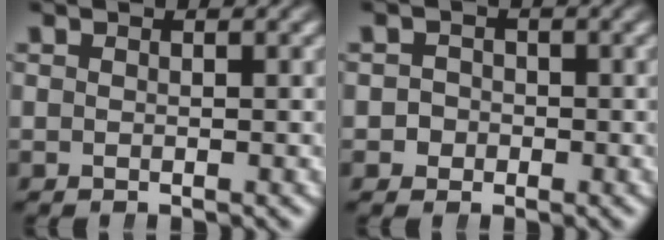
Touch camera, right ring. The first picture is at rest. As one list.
[{"total": 2.1, "force": [-0.9, 1.9, 0.1], "torque": [-0.003, -0.013, -0.016]}]